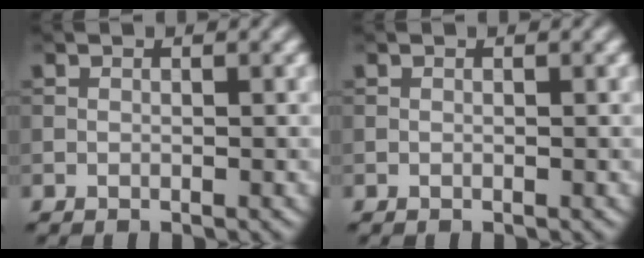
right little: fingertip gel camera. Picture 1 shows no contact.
{"total": 0.0}